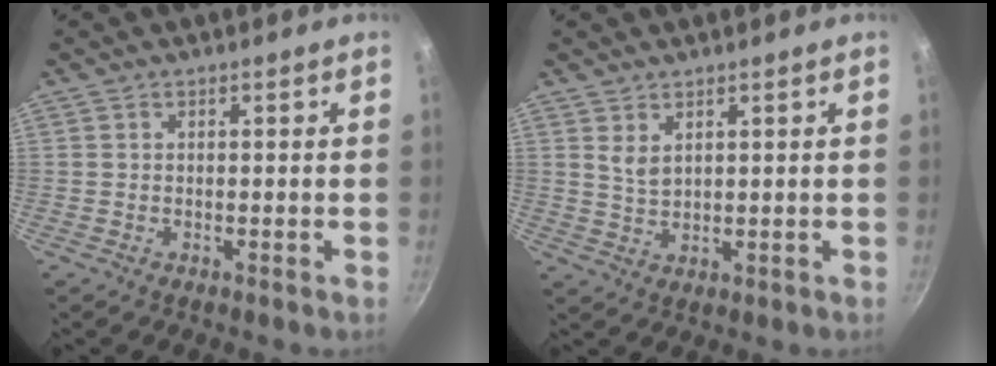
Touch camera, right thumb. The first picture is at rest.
{"total": 3.1, "force": [1.7, 1.6, 2.1], "torque": [-0.037, -0.017, 0.037]}